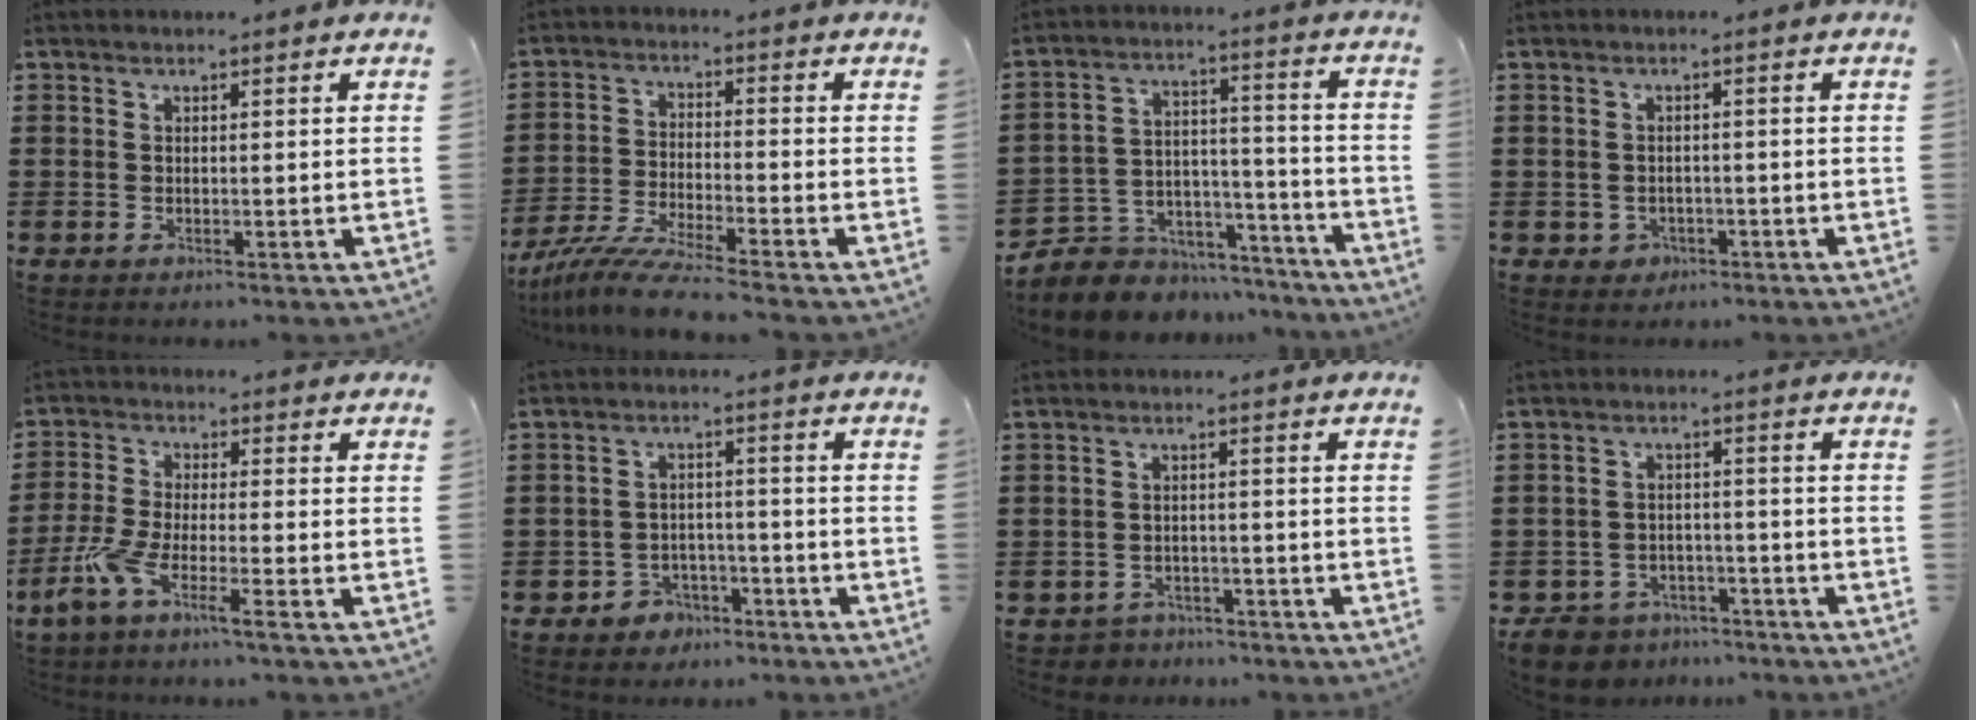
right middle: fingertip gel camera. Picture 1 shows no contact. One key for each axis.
{"total": 7.5, "fx": -6.7, "fy": -0.3, "fz": 3.3, "tx": -0.072, "ty": -0.011, "tz": -0.131}
{"total": 5.9, "fx": -4.9, "fy": 3.4, "fz": -0.2, "tx": -0.017, "ty": 0.006, "tz": -0.096}
{"total": 1.5, "fx": -0.9, "fy": 1.1, "fz": 0.2, "tx": -0.012, "ty": -0.002, "tz": -0.021}
{"total": 6.2, "fx": -4.1, "fy": 0.2, "fz": 4.6, "tx": -0.118, "ty": -0.018, "tz": -0.084}
{"total": 3.4, "fx": -3.0, "fy": 1.5, "fz": 0.2, "tx": -0.013, "ty": 0.004, "tz": -0.063}
{"total": 2.7, "fx": -2.6, "fy": 0.7, "fz": -0.3, "tx": -0.005, "ty": -0.002, "tz": -0.058}
{"total": 5.9, "fx": -5.6, "fy": 1.6, "fz": 0.8, "tx": -0.038, "ty": 0.007, "tz": -0.118}